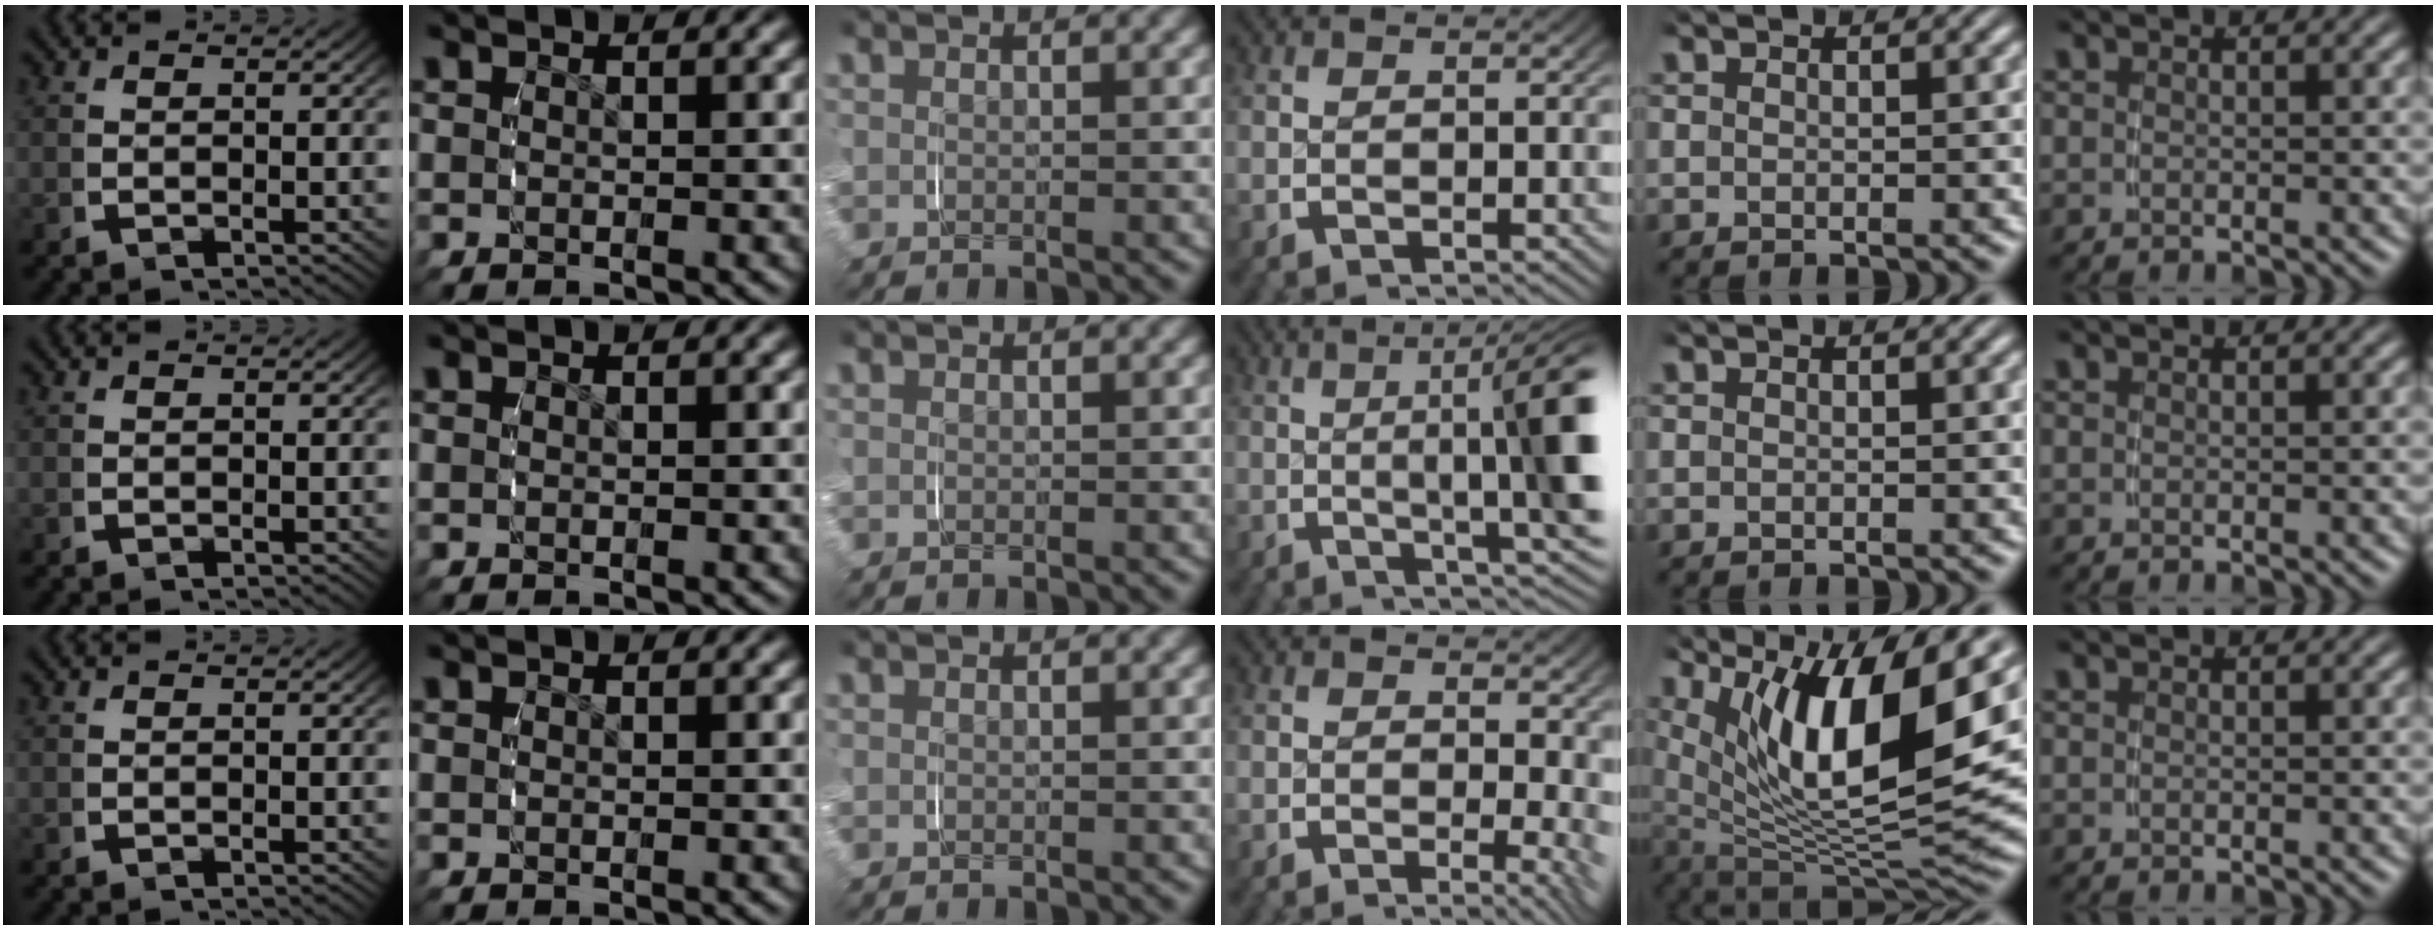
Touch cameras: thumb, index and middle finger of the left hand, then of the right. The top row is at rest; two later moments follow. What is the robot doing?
{"motion": "grasp_and_lifting", "object": "jewelry box"}